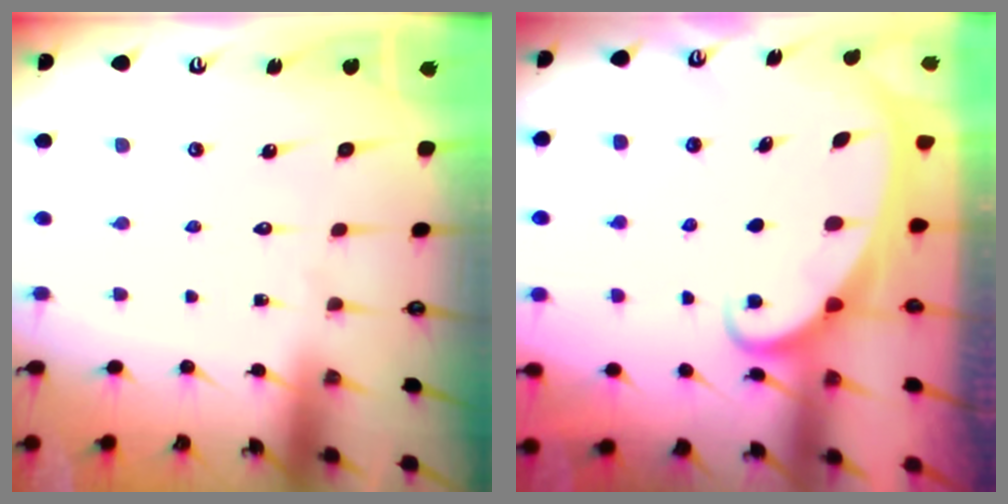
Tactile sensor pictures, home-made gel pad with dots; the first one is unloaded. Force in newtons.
{"total": 2.6, "press": 2.6, "slide": 0.4}